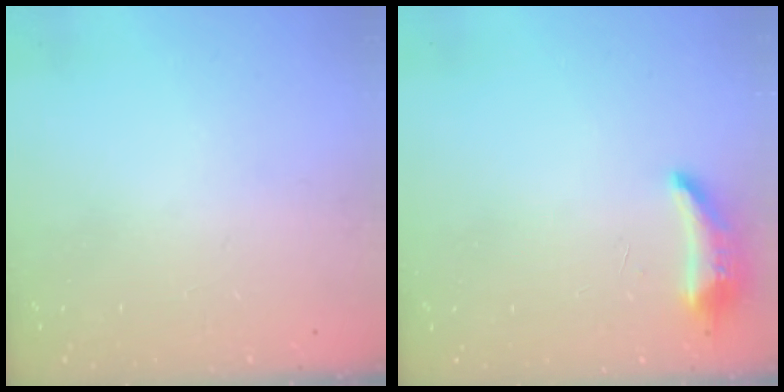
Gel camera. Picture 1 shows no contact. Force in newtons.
{"total": 8.3, "press": 8.1, "slide": 1.5}